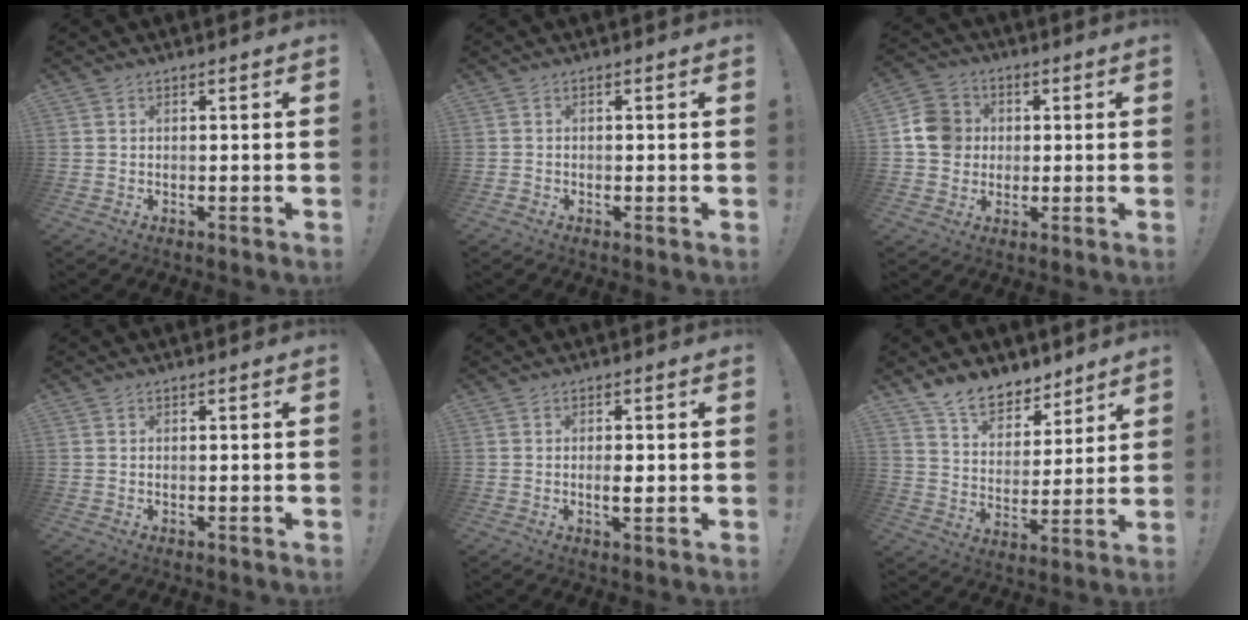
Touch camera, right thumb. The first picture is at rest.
{"total": 1.0, "force": [-0.6, 0.5, 0.5], "torque": [-0.007, 0.003, -0.011]}
{"total": 10.7, "force": [0.9, 9.9, 3.8], "torque": [-0.044, 0.006, 0.023]}
{"total": 0.0}
{"total": 2.9, "force": [-0.3, 0.9, 2.8], "torque": [-0.033, -0.004, -0.008]}
{"total": 11.3, "force": [9.2, 5.6, 3.2], "torque": [-0.065, -0.068, 0.178]}